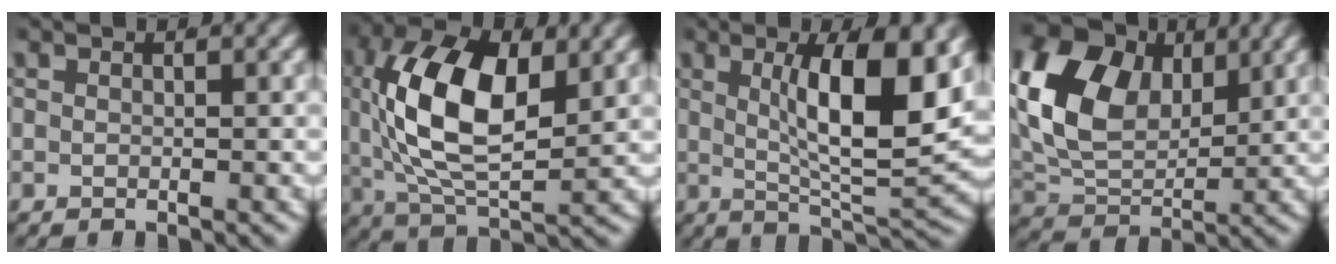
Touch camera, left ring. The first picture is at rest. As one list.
[{"total": 9.8, "force": [1.3, 5.0, 8.3], "torque": [-0.168, -0.012, 0.034]}, {"total": 9.2, "force": [2.1, 2.0, 8.7], "torque": [-0.138, -0.010, 0.042]}, {"total": 13.2, "force": [4.0, 9.7, 8.0], "torque": [-0.167, -0.006, 0.068]}]